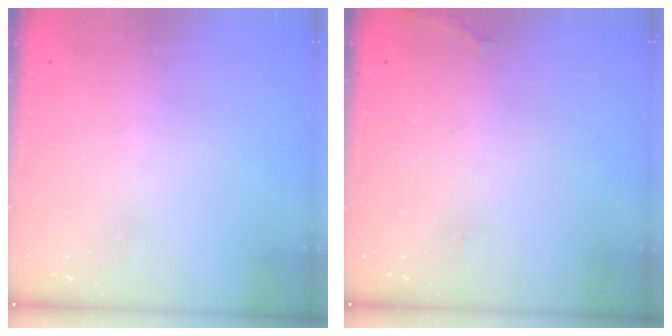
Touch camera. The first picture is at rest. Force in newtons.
{"total": 7.9, "press": 5.9, "slide": 5.3}